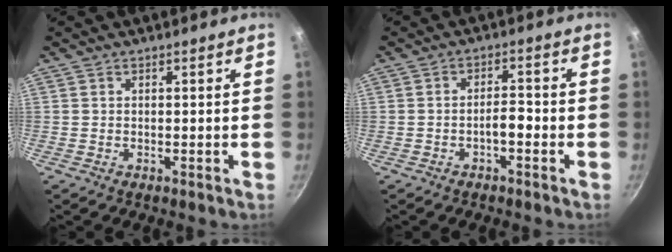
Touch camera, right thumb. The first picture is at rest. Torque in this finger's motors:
{"motor_torque": [0.18, -0.19, 0.25, -0.01, 0.01]}